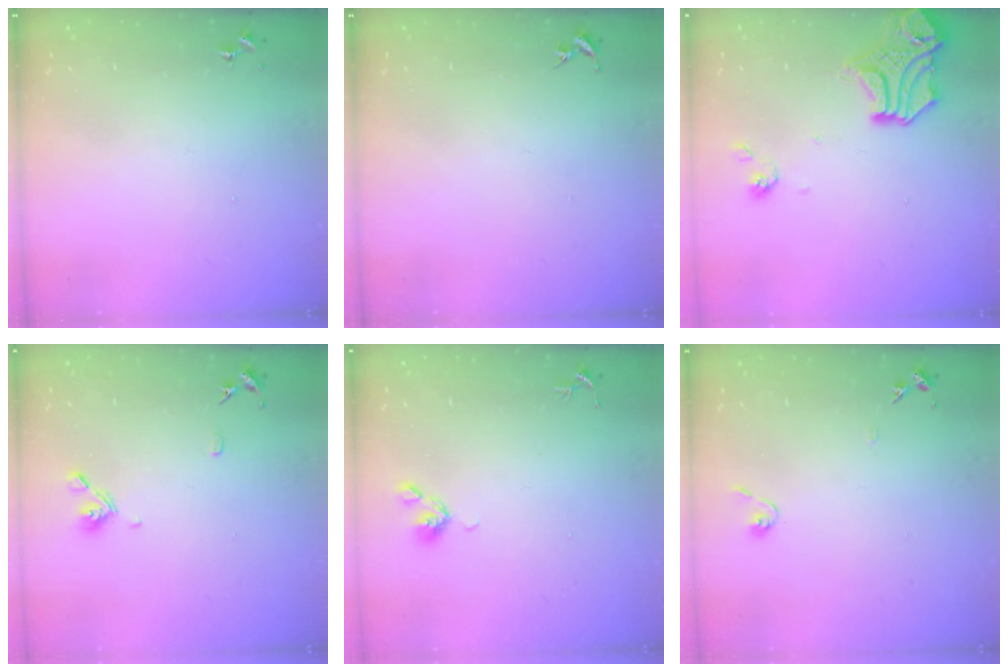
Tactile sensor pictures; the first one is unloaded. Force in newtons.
{"total": 0.0}
{"total": 15.8, "press": 15.8, "slide": 1.5}
{"total": 8.6, "press": 8.4, "slide": 1.6}
{"total": 5.2, "press": 5.1, "slide": 0.9}
{"total": 6.8, "press": 6.8, "slide": 0.6}